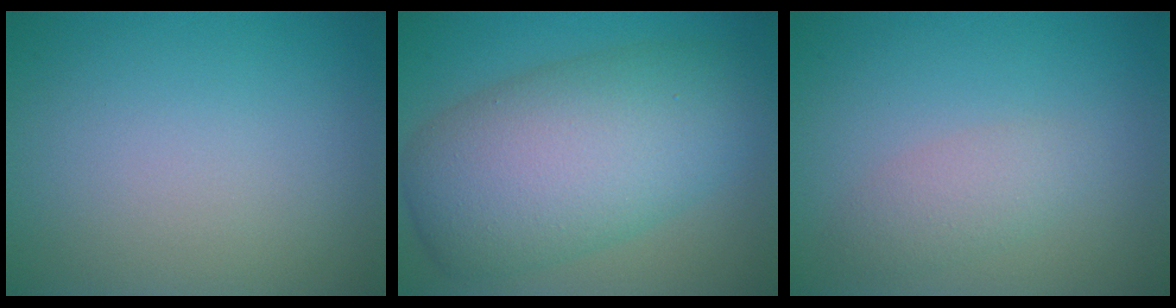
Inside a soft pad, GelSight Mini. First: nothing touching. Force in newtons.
{"total": 10.4, "press": 10.4, "slide": 0.4}
{"total": 2.1, "press": 2.1, "slide": 0.0}